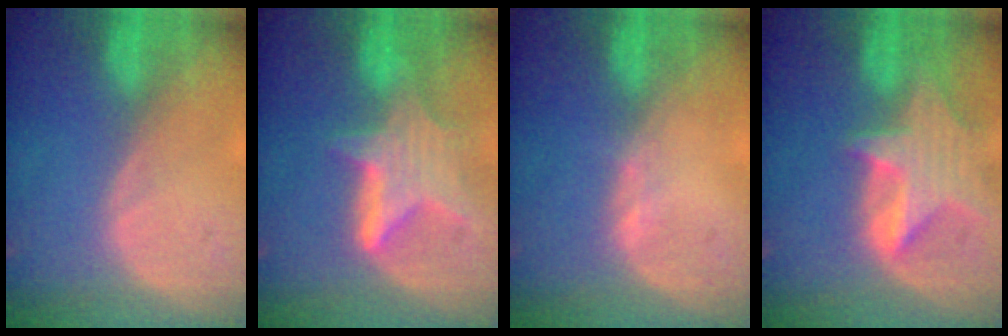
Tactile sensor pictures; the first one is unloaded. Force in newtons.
{"total": 6.8, "press": 6.6, "slide": 1.7}
{"total": 0.6, "press": 0.5, "slide": 0.4}
{"total": 7.9, "press": 7.3, "slide": 3.1}